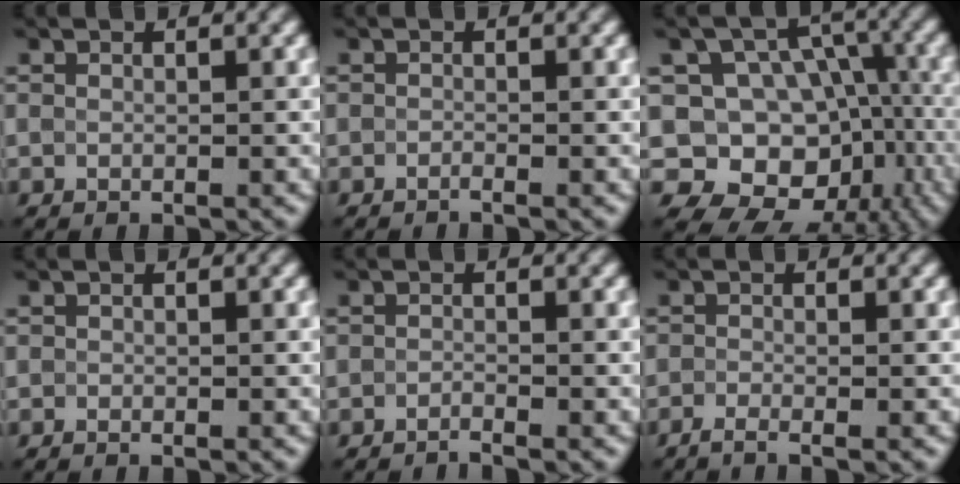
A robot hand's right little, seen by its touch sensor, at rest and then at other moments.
{"total": 1.3, "force": [-1.1, -0.5, -0.6], "torque": [0.006, -0.006, -0.013]}
{"total": 11.3, "force": [-5.1, 8.8, 5.0], "torque": [-0.055, 0.019, -0.070]}
{"total": 0.8, "force": [-0.8, -0.2, -0.1], "torque": [0.005, -0.009, -0.001]}
{"total": 1.7, "force": [-1.5, -0.4, -0.6], "torque": [0.011, -0.005, -0.025]}
{"total": 1.9, "force": [-1.8, -0.2, 0.3], "torque": [-0.004, -0.009, -0.035]}